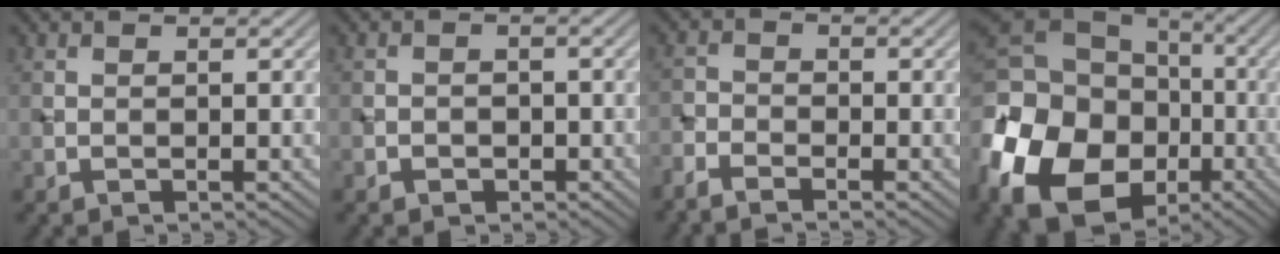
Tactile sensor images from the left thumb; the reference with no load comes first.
{"total": 1.6, "force": [-0.9, 1.2, 0.6], "torque": [-0.008, -0.001, -0.018]}
{"total": 3.3, "force": [-2.9, 1.0, 1.4], "torque": [-0.030, -0.008, -0.067]}
{"total": 22.0, "force": [-7.5, 16.3, 12.8], "torque": [-0.300, -0.034, -0.132]}